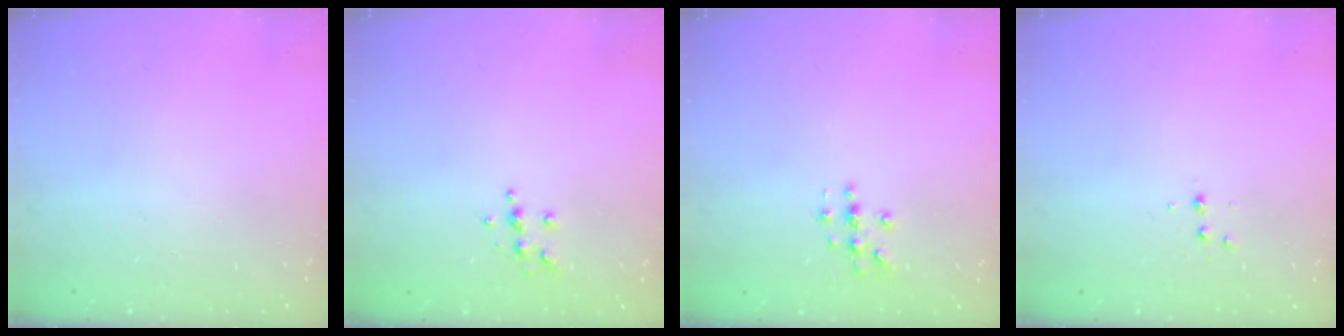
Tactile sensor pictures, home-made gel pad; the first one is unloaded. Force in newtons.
{"total": 5.1, "press": 5.1, "slide": 0.3}
{"total": 2.7, "press": 2.7, "slide": 0.3}
{"total": 2.9, "press": 2.7, "slide": 1.1}